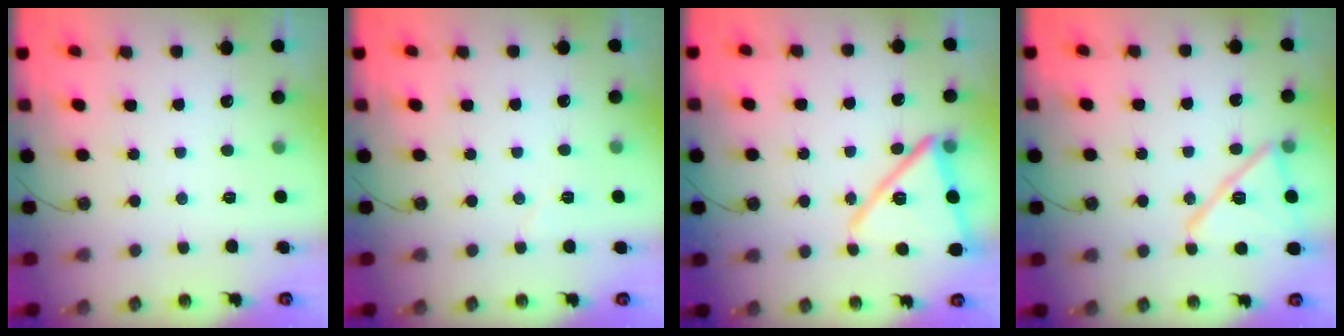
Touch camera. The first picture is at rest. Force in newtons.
{"total": 3.0, "press": 2.4, "slide": 1.7}
{"total": 16.0, "press": 15.9, "slide": 1.2}
{"total": 15.2, "press": 15.2, "slide": 0.4}